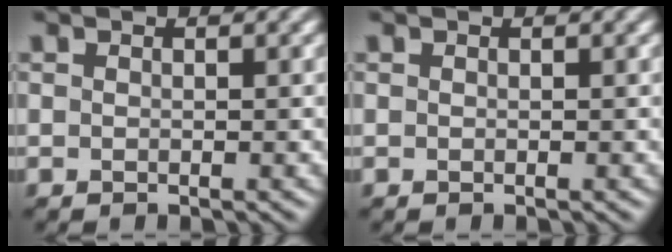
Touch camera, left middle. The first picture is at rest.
{"total": 0.0}